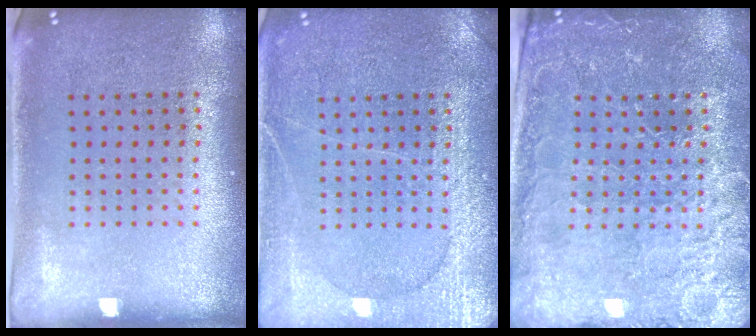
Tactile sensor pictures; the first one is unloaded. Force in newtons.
{"total": 4.9, "press": 4.9, "slide": 0.6}
{"total": 3.5, "press": 3.4, "slide": 0.8}